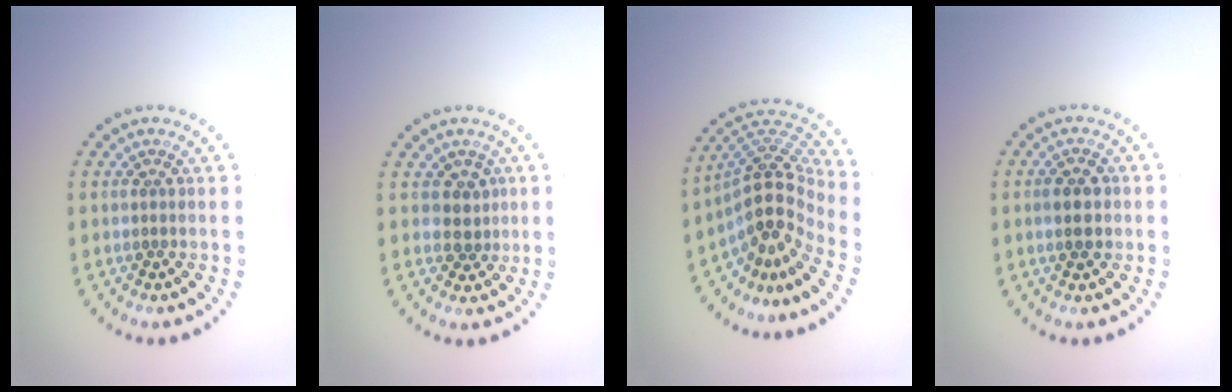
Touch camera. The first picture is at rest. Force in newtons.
{"total": 1.9, "press": 1.3, "slide": 1.4}
{"total": 5.1, "press": 3.6, "slide": 3.6}
{"total": 2.3, "press": 2.2, "slide": 0.1}